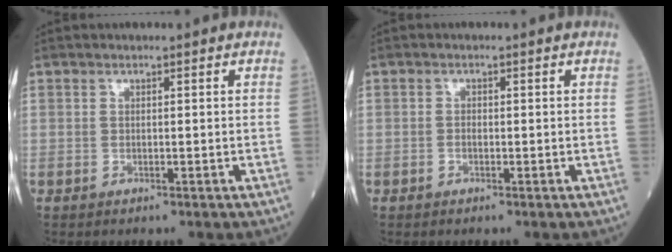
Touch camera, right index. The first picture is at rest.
{"total": 0.6, "force": [-0.3, 0.2, 0.5], "torque": [-0.008, 0.002, -0.006]}